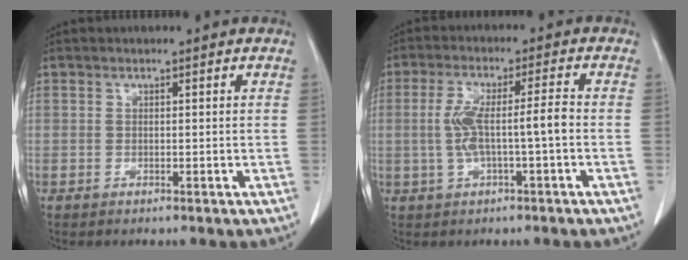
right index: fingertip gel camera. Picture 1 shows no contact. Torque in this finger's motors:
{"motor_torque": [0.51, -0.17, 0.26, 0.08]}